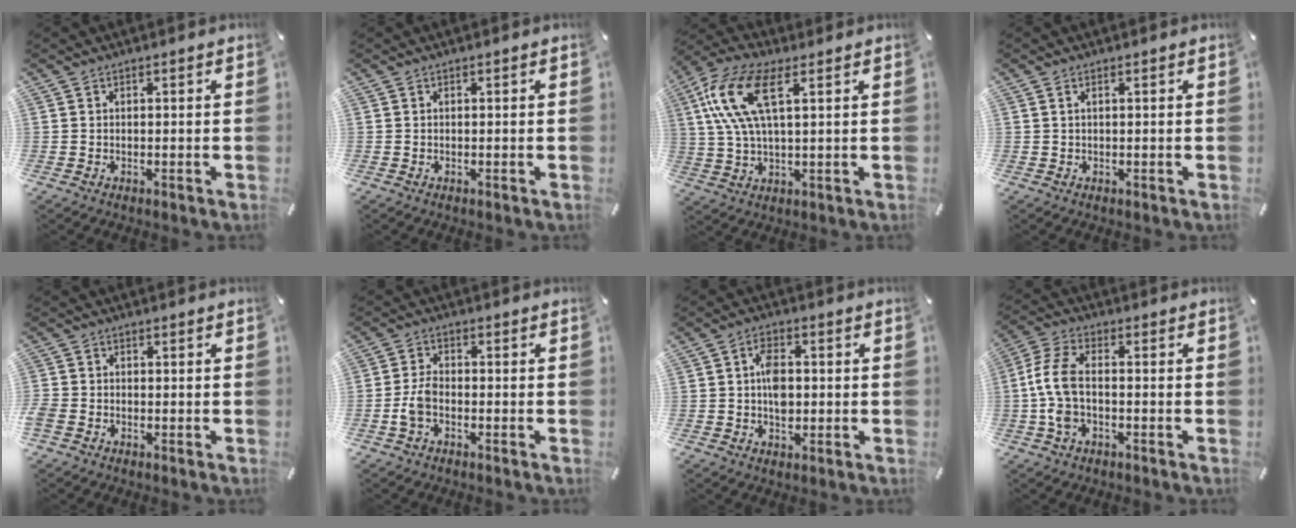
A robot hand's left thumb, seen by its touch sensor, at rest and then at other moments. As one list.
[{"total": 0.0}, {"total": 13.5, "force": [5.5, 5.2, 11.2], "torque": [-0.256, -0.005, 0.097]}, {"total": 0.8, "force": [0.3, 0.1, 0.7], "torque": [-0.015, 0.000, 0.004]}, {"total": 2.1, "force": [-1.3, 1.5, 0.7], "torque": [-0.016, 0.005, -0.028]}, {"total": 4.6, "force": [-1.8, 2.7, 3.3], "torque": [-0.075, 0.005, -0.037]}, {"total": 5.9, "force": [0.0, 3.8, 4.5], "torque": [-0.077, 0.001, -0.004]}, {"total": 8.1, "force": [-1.3, 4.2, 6.7], "torque": [-0.145, 0.005, -0.024]}]